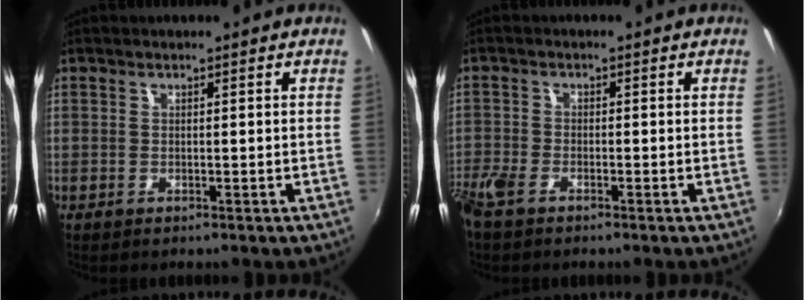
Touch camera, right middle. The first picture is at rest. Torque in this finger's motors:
{"motor_torque": [0.95, -0.98, 0.30, 0.11]}